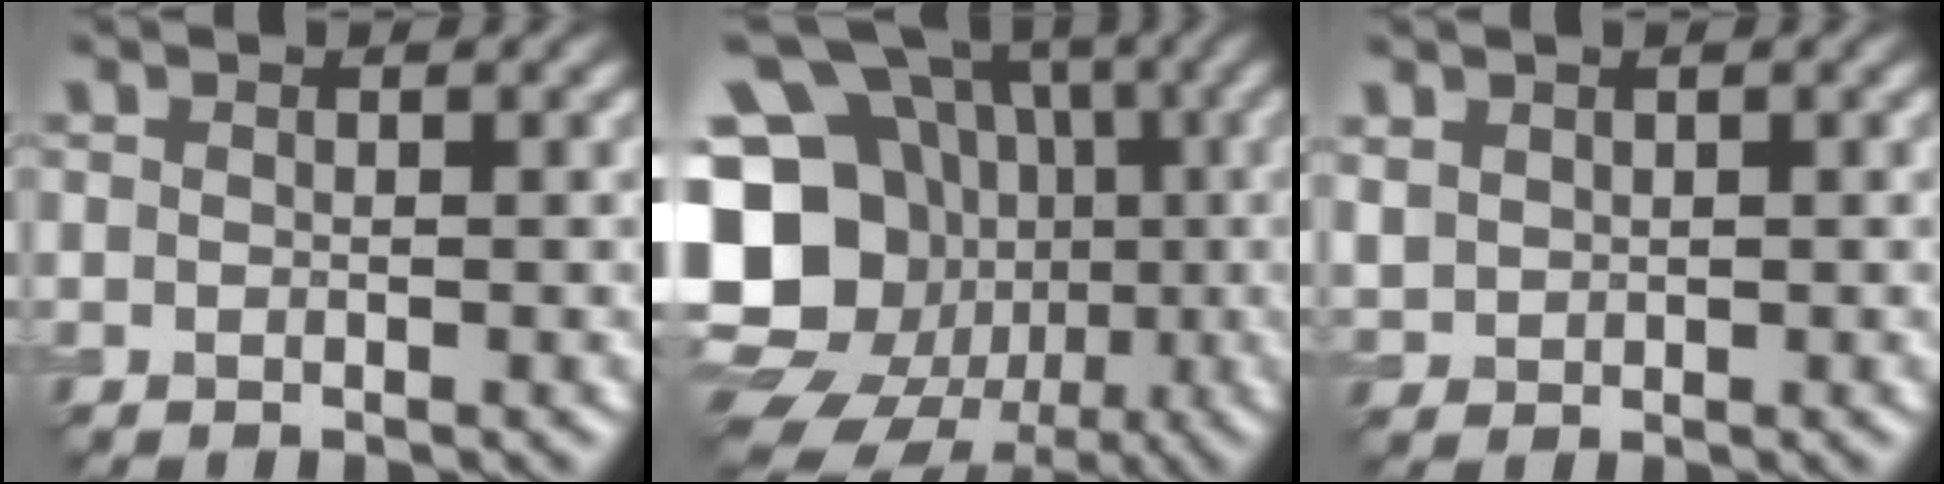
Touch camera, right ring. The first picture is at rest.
{"total": 22.0, "force": [-4.4, 19.6, 9.0], "torque": [-0.168, -0.002, -0.097]}
{"total": 1.0, "force": [0.8, 0.6, -0.4], "torque": [0.002, 0.008, 0.028]}